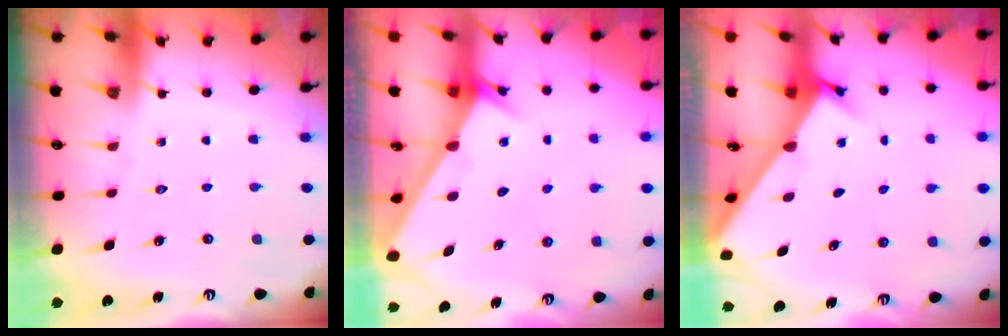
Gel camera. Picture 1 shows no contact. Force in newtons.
{"total": 2.3, "press": 2.3, "slide": 0.1}
{"total": 2.5, "press": 2.5, "slide": 0.3}